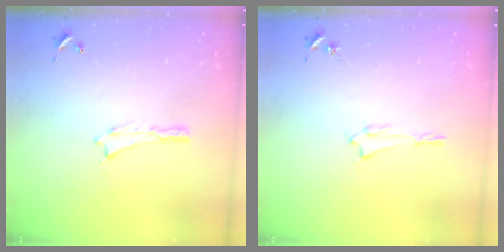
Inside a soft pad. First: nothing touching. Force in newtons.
{"total": 1.2, "press": 1.2, "slide": 0.1}